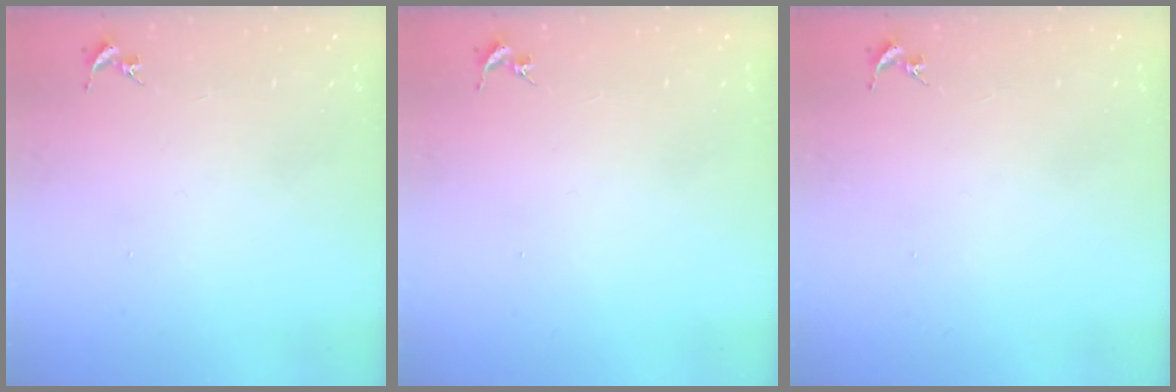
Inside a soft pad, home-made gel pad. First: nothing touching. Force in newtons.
{"total": 0.0}
{"total": 0.0}